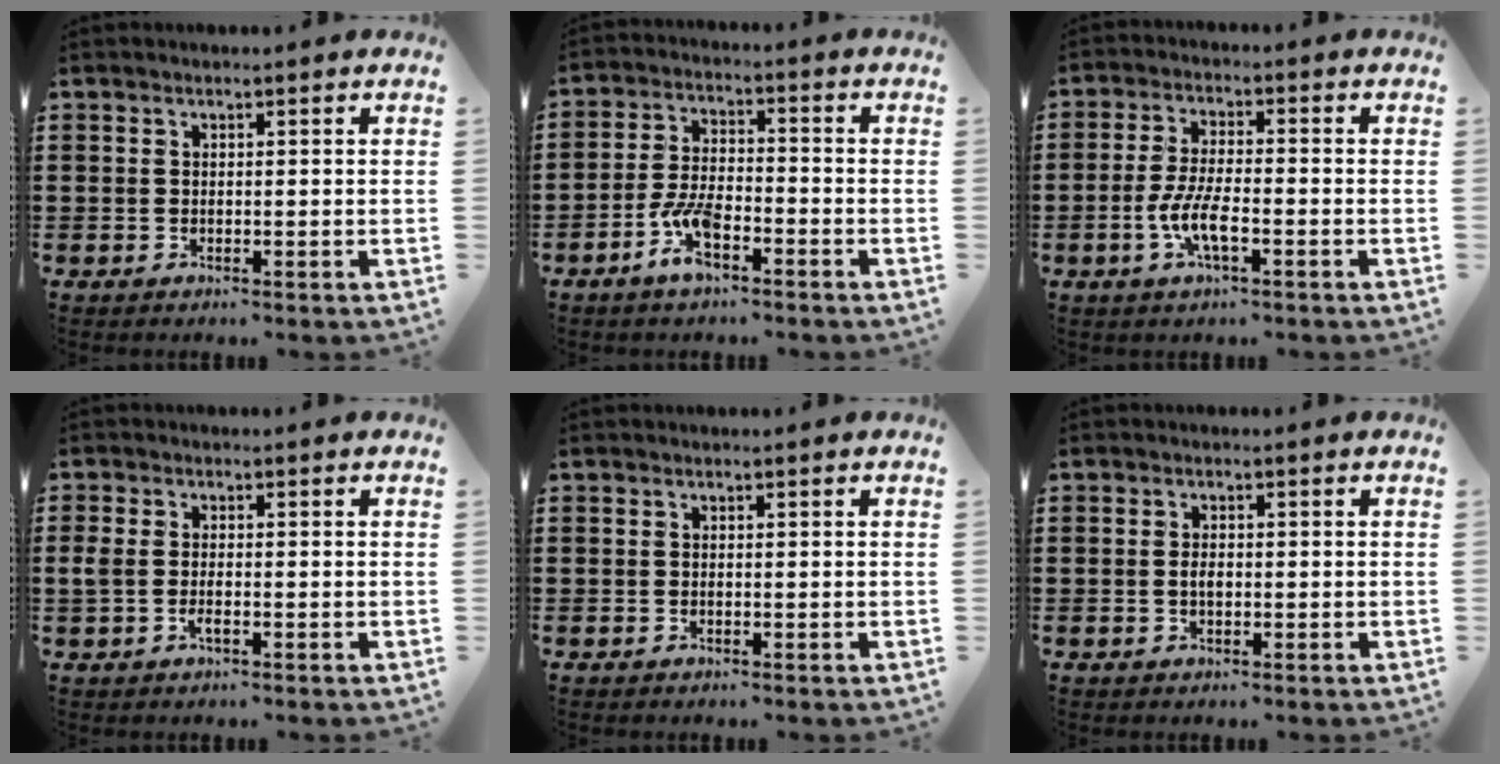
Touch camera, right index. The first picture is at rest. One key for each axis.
{"total": 6.6, "fx": -3.6, "fy": 2.3, "fz": 5.1, "tx": -0.125, "ty": -0.007, "tz": -0.072}
{"total": 5.9, "fx": -2.2, "fy": 1.3, "fz": 5.3, "tx": -0.123, "ty": -0.013, "tz": -0.047}
{"total": 1.8, "fx": -0.5, "fy": 0.7, "fz": 1.6, "tx": -0.038, "ty": -0.002, "tz": -0.012}
{"total": 0.0}
{"total": 1.7, "fx": -0.2, "fy": 0.8, "fz": 1.5, "tx": -0.031, "ty": 0.001, "tz": -0.003}